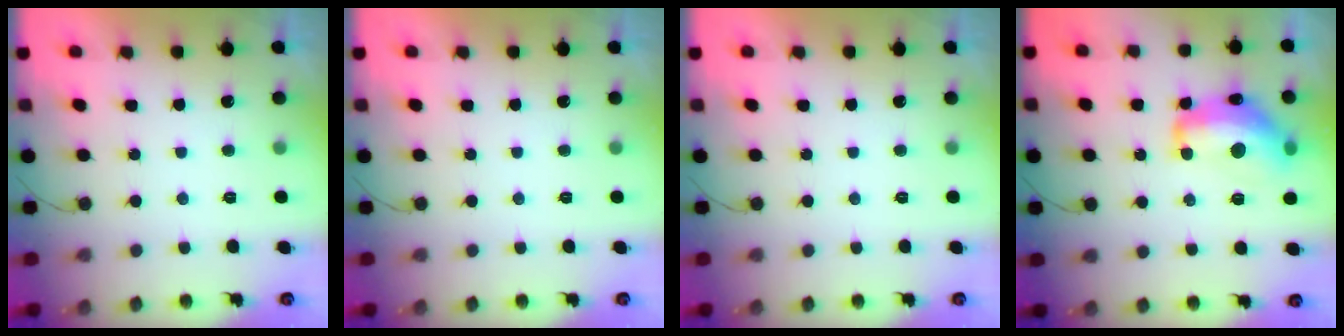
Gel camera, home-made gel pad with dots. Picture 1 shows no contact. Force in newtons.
{"total": 0.0}
{"total": 0.0}
{"total": 15.7, "press": 15.6, "slide": 0.8}